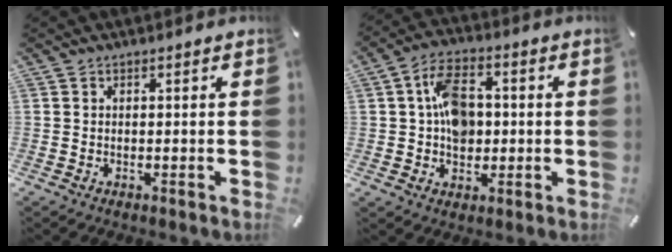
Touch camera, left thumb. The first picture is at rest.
{"total": 9.6, "force": [0.5, 7.0, 6.5], "torque": [-0.114, 0.008, 0.009]}